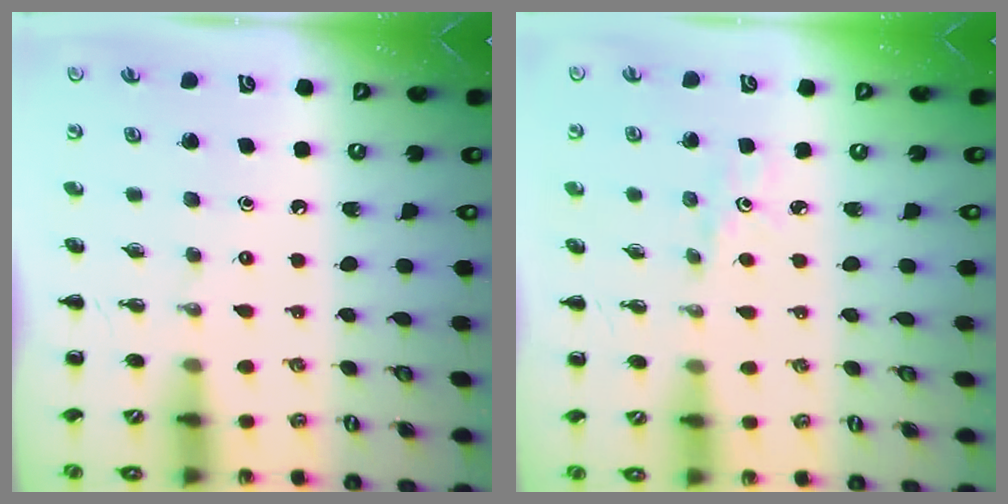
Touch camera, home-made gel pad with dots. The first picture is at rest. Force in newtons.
{"total": 2.0, "press": 1.9, "slide": 0.7}